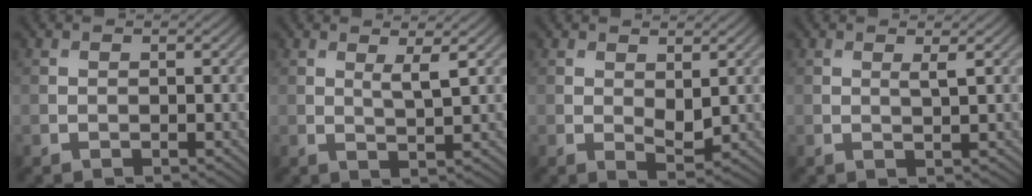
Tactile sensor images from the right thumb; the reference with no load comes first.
{"total": 2.5, "force": [1.2, 0.3, 2.2], "torque": [-0.048, -0.004, 0.023]}
{"total": 2.6, "force": [0.7, 1.3, 2.1], "torque": [-0.038, -0.009, 0.016]}
{"total": 1.1, "force": [0.6, 0.0, 1.0], "torque": [-0.024, 0.000, 0.008]}